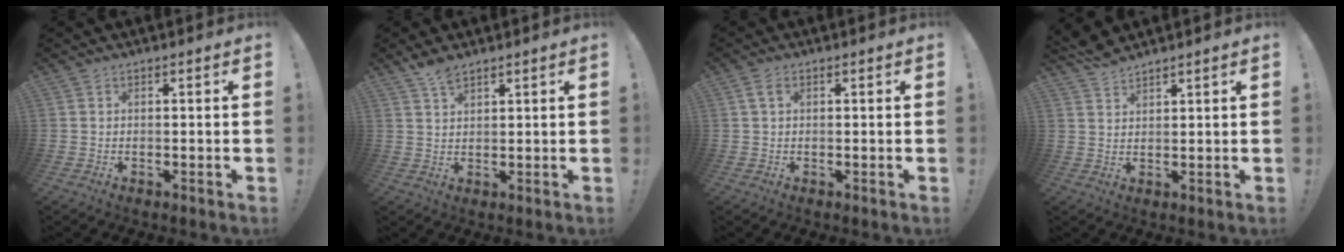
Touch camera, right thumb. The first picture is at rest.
{"total": 4.0, "force": [3.1, 1.3, 2.2], "torque": [-0.034, -0.018, 0.054]}
{"total": 2.5, "force": [0.9, 1.5, 1.9], "torque": [-0.031, 0.002, 0.017]}
{"total": 4.1, "force": [3.9, 0.6, 0.9], "torque": [-0.017, -0.024, 0.074]}